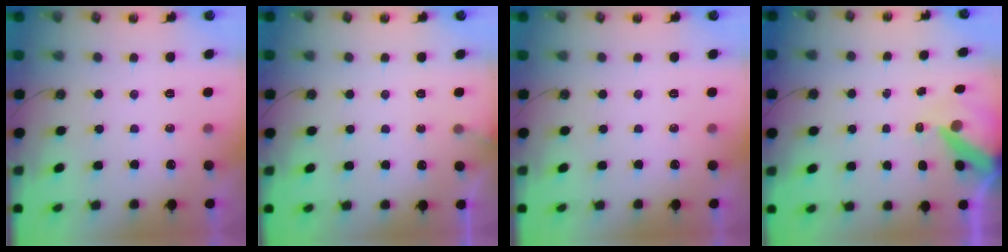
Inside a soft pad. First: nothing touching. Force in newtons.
{"total": 2.2, "press": 2.2, "slide": 0.1}
{"total": 0.0}
{"total": 10.1, "press": 10.0, "slide": 1.3}